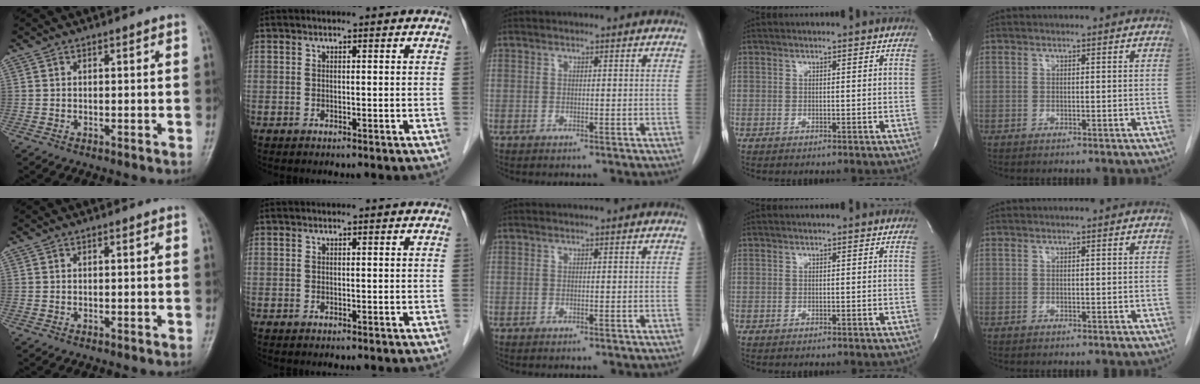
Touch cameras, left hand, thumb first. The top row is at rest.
{}